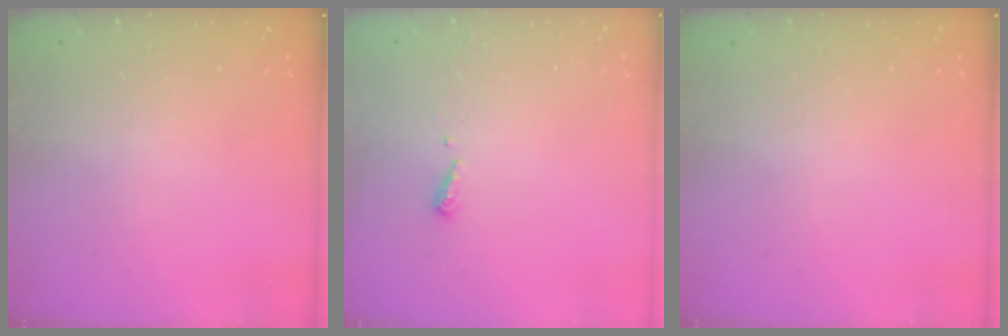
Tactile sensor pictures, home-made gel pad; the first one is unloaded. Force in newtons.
{"total": 5.3, "press": 5.3, "slide": 0.5}
{"total": 0.0}